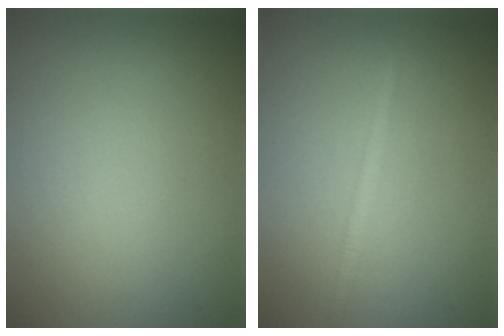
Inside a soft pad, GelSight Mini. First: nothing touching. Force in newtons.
{"total": 1.6, "press": 1.6, "slide": 0.0}